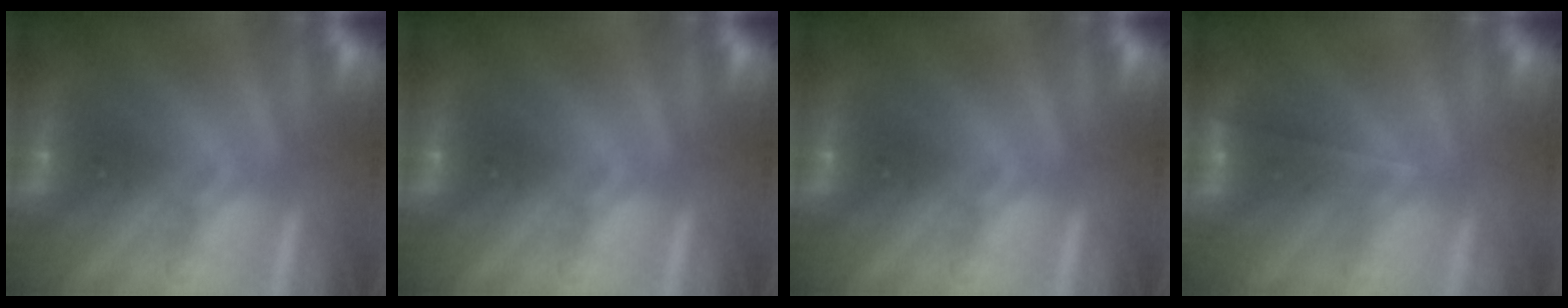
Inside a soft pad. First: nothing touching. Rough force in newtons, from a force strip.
{"total": 0.0}
{"total": 0.0}
{"total": 1.8}